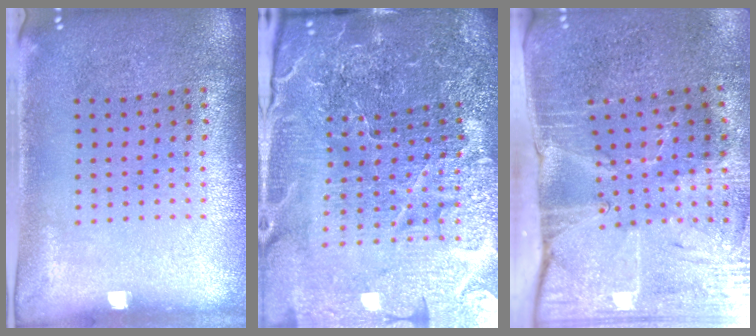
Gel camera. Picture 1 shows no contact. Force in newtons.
{"total": 6.7, "press": 5.9, "slide": 3.1}
{"total": 4.4, "press": 3.7, "slide": 2.4}